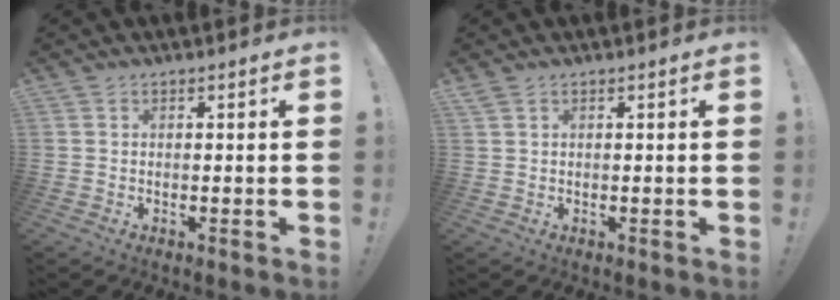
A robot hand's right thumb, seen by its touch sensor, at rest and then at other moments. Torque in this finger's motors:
{"motor_torque": [-0.23, 0.24, -0.10, 0.28, -0.01]}